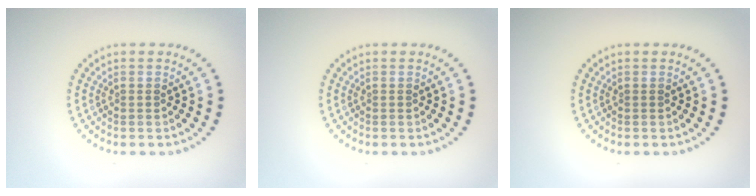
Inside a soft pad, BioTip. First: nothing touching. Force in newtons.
{"total": 0.0}
{"total": 0.0}